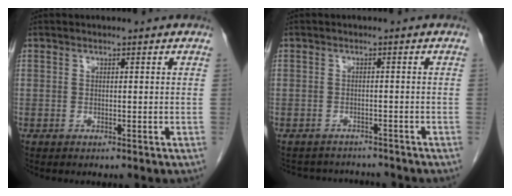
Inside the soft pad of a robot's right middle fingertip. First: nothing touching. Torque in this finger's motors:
{"motor_torque": [0.22, -0.09, -0.32, -0.03]}